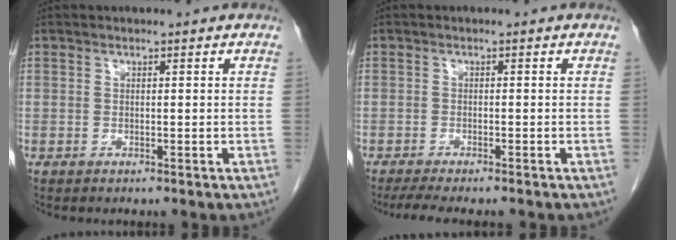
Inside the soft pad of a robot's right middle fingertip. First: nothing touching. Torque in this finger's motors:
{"motor_torque": [0.66, -0.46, 0.03, 0.03]}